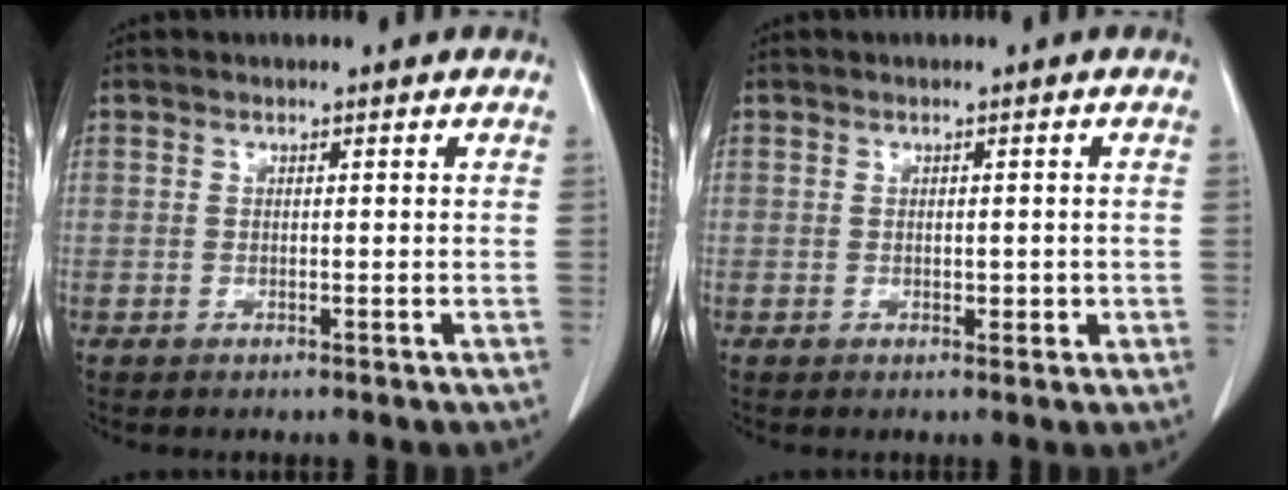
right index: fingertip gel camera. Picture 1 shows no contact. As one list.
[{"total": 1.6, "force": [-0.2, 1.0, 1.2], "torque": [-0.013, 0.003, 0.002]}]